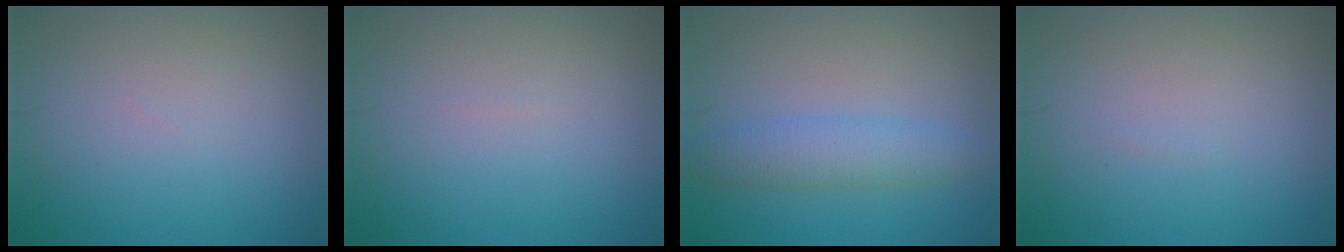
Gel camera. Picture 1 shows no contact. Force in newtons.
{"total": 0.0}
{"total": 3.4, "press": 3.4, "slide": 0.1}
{"total": 0.0}